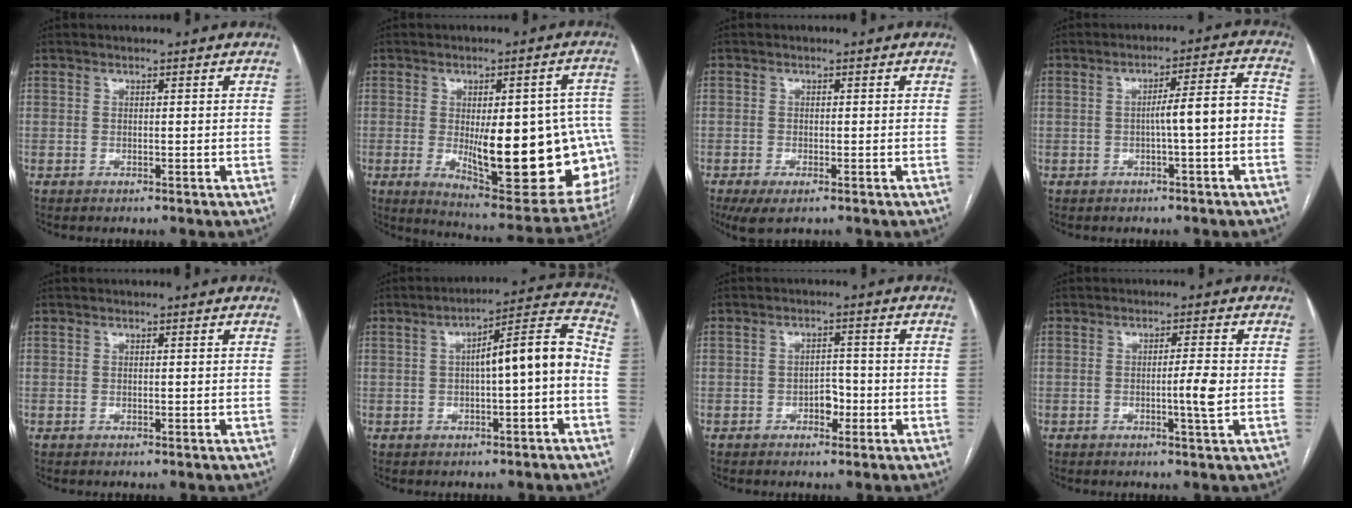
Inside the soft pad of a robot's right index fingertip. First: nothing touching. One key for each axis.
{"total": 23.5, "fx": -3.2, "fy": 7.4, "fz": 22.1, "tx": -0.214, "ty": 0.003, "tz": -0.014}
{"total": 3.6, "fx": -2.2, "fy": 1.0, "fz": 2.7, "tx": -0.048, "ty": -0.008, "tz": -0.032}
{"total": 6.3, "fx": -1.3, "fy": 0.0, "fz": 6.2, "tx": -0.088, "ty": 0.021, "tz": -0.018}
{"total": 0.0}
{"total": 9.5, "fx": -0.9, "fy": 1.2, "fz": 9.4, "tx": -0.133, "ty": 0.035, "tz": -0.012}
{"total": 2.8, "fx": -1.3, "fy": 1.6, "fz": 1.9, "tx": -0.022, "ty": 0.008, "tz": -0.020}
{"total": 3.7, "fx": -0.6, "fy": -0.4, "fz": 3.7, "tx": -0.060, "ty": -0.004, "tz": -0.010}